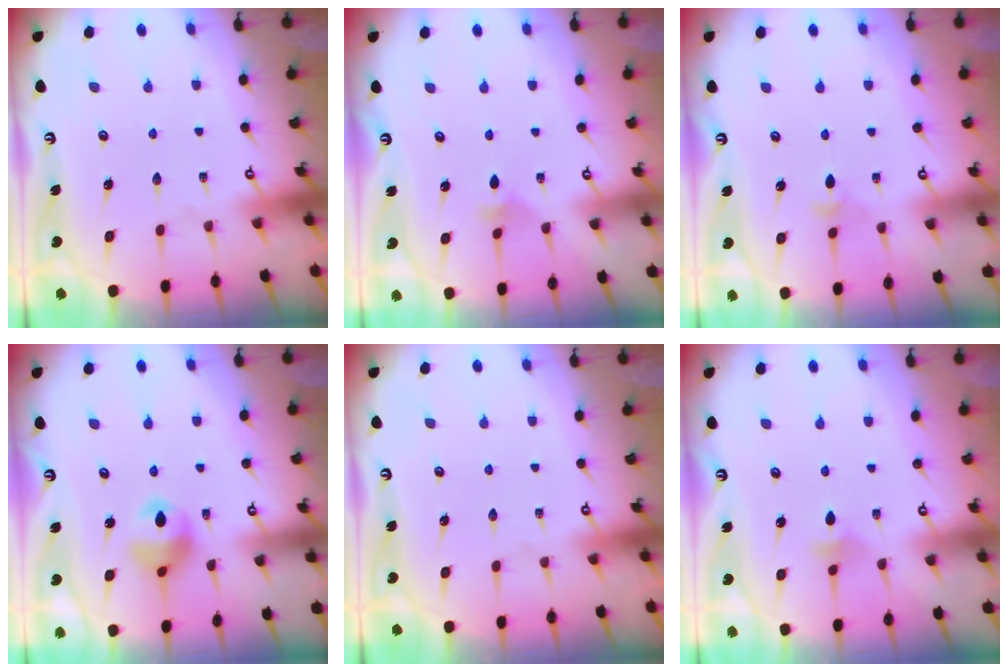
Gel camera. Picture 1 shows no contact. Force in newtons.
{"total": 2.6, "press": 2.6, "slide": 0.6}
{"total": 3.6, "press": 3.5, "slide": 0.8}
{"total": 11.2, "press": 10.6, "slide": 3.6}
{"total": 0.0}
{"total": 4.0, "press": 3.8, "slide": 1.1}